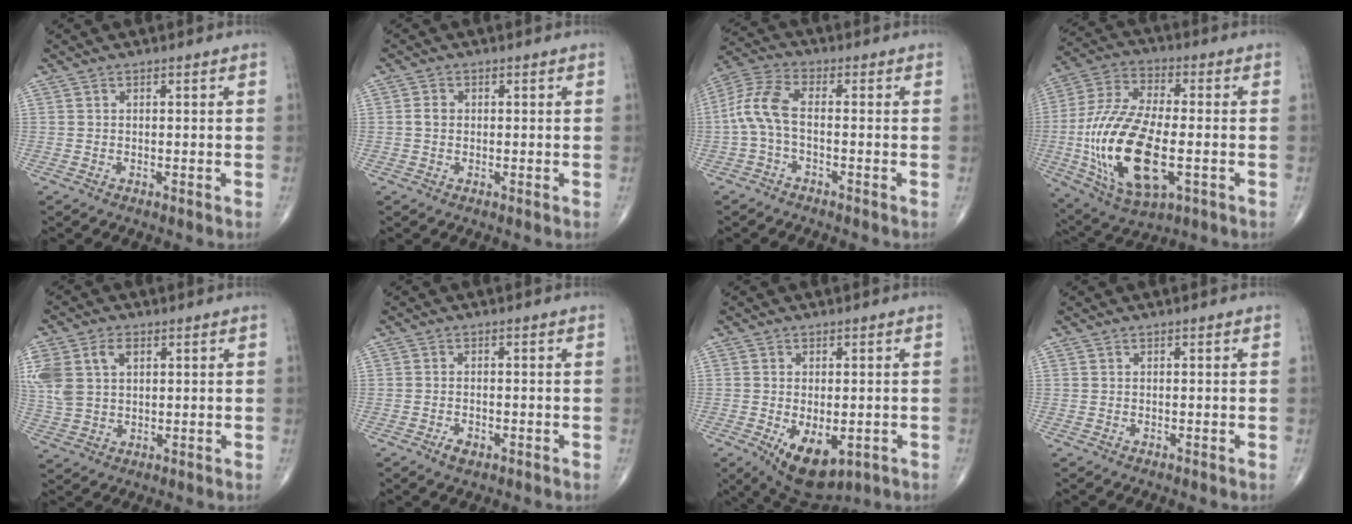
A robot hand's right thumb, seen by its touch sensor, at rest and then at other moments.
{"total": 1.8, "force": [0.0, 1.4, 1.0], "torque": [-0.016, 0.004, -0.001]}
{"total": 7.8, "force": [-1.1, 3.5, 6.9], "torque": [-0.159, 0.029, -0.033]}
{"total": 22.0, "force": [-4.0, 10.1, 19.2], "torque": [-0.398, 0.006, -0.059]}
{"total": 11.6, "force": [3.5, 7.9, 7.7], "torque": [-0.186, 0.007, 0.077]}
{"total": 2.4, "force": [-1.2, 1.3, 1.6], "torque": [-0.027, 0.002, -0.020]}
{"total": 9.7, "force": [-3.2, 5.1, 7.6], "torque": [-0.111, -0.011, -0.035]}
{"total": 0.0}